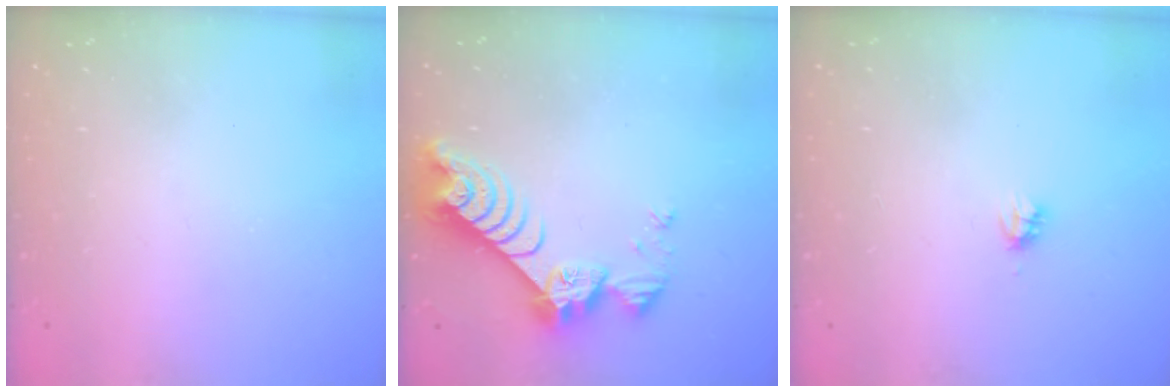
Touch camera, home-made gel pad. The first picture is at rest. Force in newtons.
{"total": 9.4, "press": 9.4, "slide": 0.9}
{"total": 2.7, "press": 2.7, "slide": 0.2}